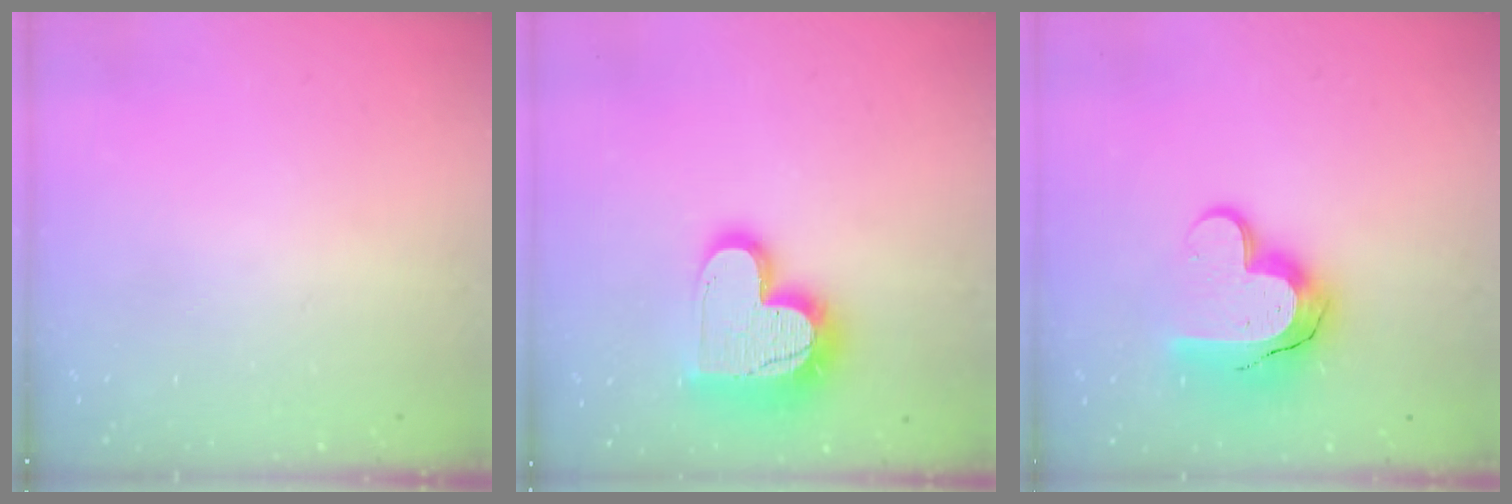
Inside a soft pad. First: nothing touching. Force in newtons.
{"total": 17.7, "press": 17.7, "slide": 1.5}
{"total": 14.2, "press": 14.1, "slide": 1.0}